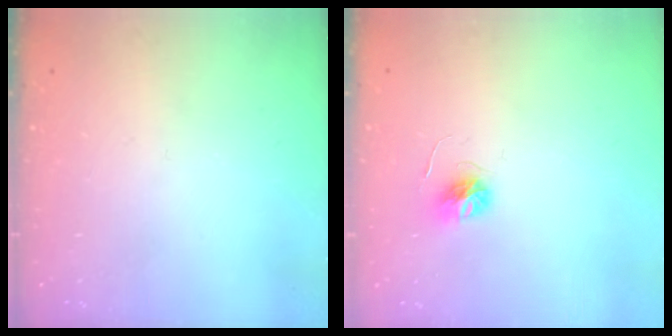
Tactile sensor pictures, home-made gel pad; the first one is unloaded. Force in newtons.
{"total": 5.2, "press": 5.2, "slide": 0.6}